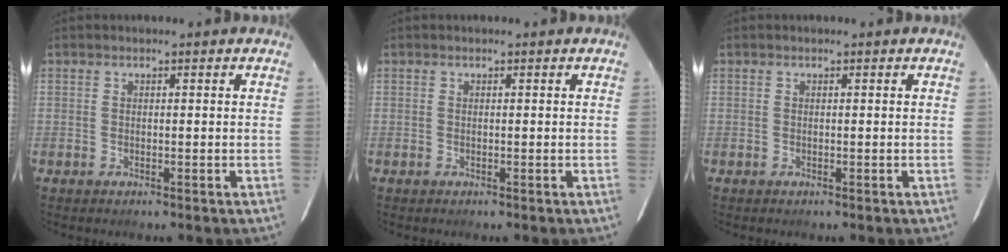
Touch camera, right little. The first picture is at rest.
{"total": 0.0}
{"total": 0.0}